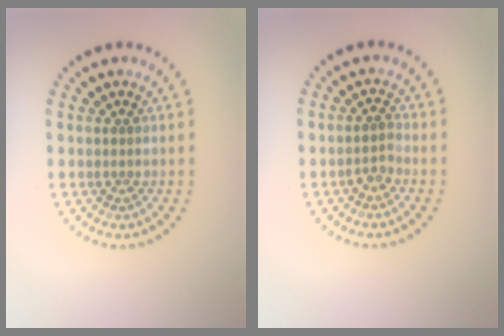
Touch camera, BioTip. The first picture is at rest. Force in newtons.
{"total": 1.3, "press": 1.0, "slide": 0.9}